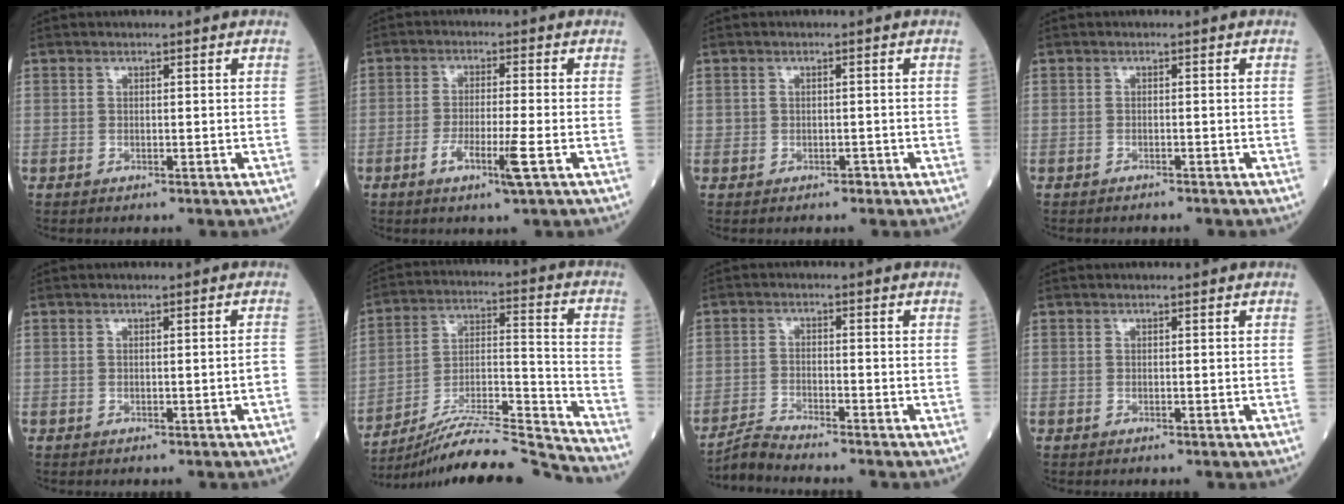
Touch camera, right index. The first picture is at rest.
{"total": 5.3, "force": [-2.1, -0.2, 4.8], "torque": [-0.089, -0.009, -0.039]}
{"total": 0.9, "force": [-0.2, 0.8, 0.3], "torque": [-0.005, 0.004, 0.001]}
{"total": 1.5, "force": [-1.4, 0.2, 0.3], "torque": [-0.008, -0.002, -0.018]}
{"total": 1.1, "force": [-0.4, 0.0, 1.0], "torque": [-0.014, 0.002, -0.002]}
{"total": 19.8, "force": [-18.9, -2.1, 5.5], "torque": [-0.100, 0.004, -0.314]}
{"total": 3.7, "force": [-3.5, -1.3, 0.1], "torque": [-0.009, -0.022, -0.070]}
{"total": 0.0}